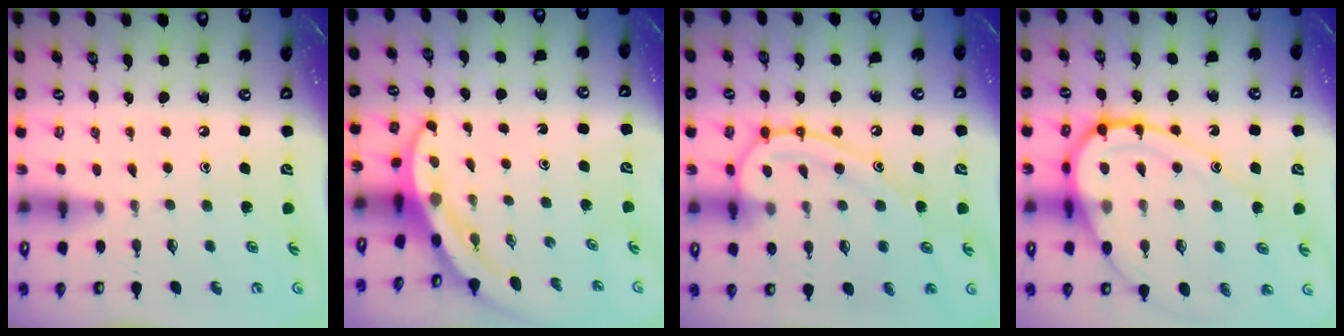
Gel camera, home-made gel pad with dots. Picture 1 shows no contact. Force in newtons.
{"total": 3.9, "press": 3.9, "slide": 0.5}
{"total": 14.7, "press": 14.6, "slide": 1.4}
{"total": 17.7, "press": 17.6, "slide": 1.8}